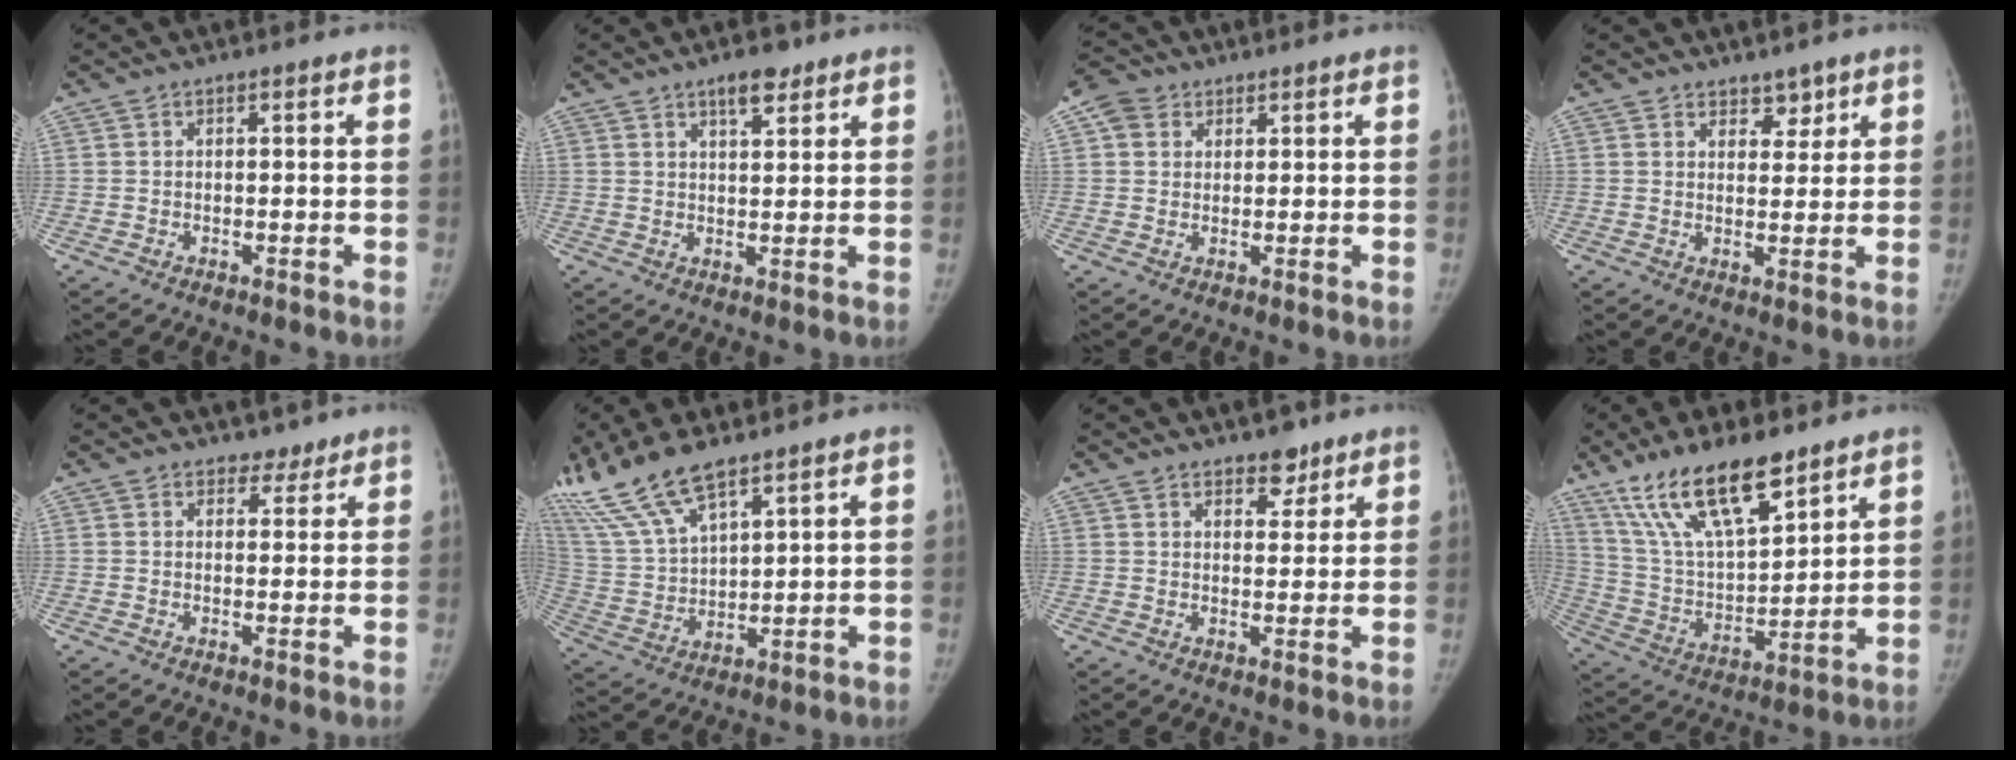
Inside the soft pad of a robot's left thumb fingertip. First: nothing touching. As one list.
[{"total": 4.8, "force": [3.3, 1.8, 3.0], "torque": [-0.035, -0.019, 0.051]}, {"total": 4.6, "force": [2.2, 3.7, 1.6], "torque": [-0.021, 0.002, 0.041]}, {"total": 3.4, "force": [2.6, 2.0, 0.9], "torque": [0.011, -0.018, 0.040]}, {"total": 2.6, "force": [2.1, 1.5, 0.2], "torque": [0.017, -0.013, 0.025]}, {"total": 15.7, "force": [11.7, 4.9, 9.2], "torque": [-0.189, -0.037, 0.243]}, {"total": 4.4, "force": [3.3, 2.3, 1.9], "torque": [-0.003, -0.021, 0.050]}, {"total": 19.8, "force": [13.4, 6.9, 12.8], "torque": [-0.206, -0.057, 0.258]}]